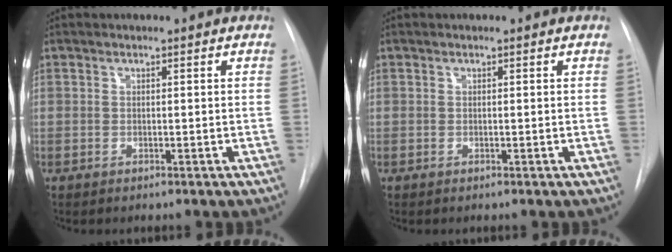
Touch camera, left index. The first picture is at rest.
{"total": 0.0}